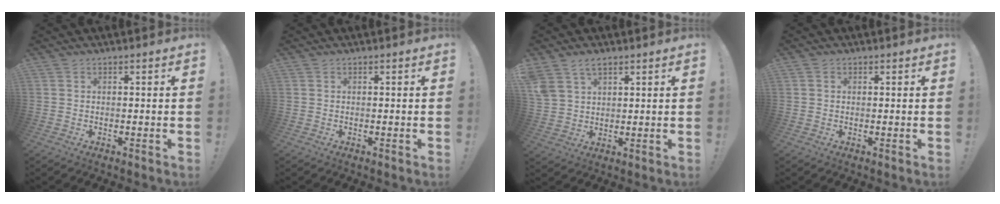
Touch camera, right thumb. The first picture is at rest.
{"total": 0.0}
{"total": 6.2, "force": [4.1, 3.9, 2.6], "torque": [-0.050, -0.016, 0.082]}
{"total": 0.6, "force": [0.1, 0.5, 0.0], "torque": [0.005, 0.000, 0.001]}